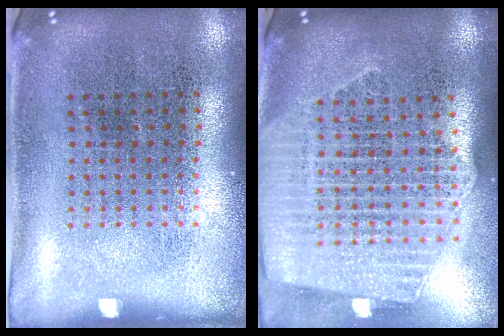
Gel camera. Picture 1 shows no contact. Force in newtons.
{"total": 2.4, "press": 2.2, "slide": 1.2}